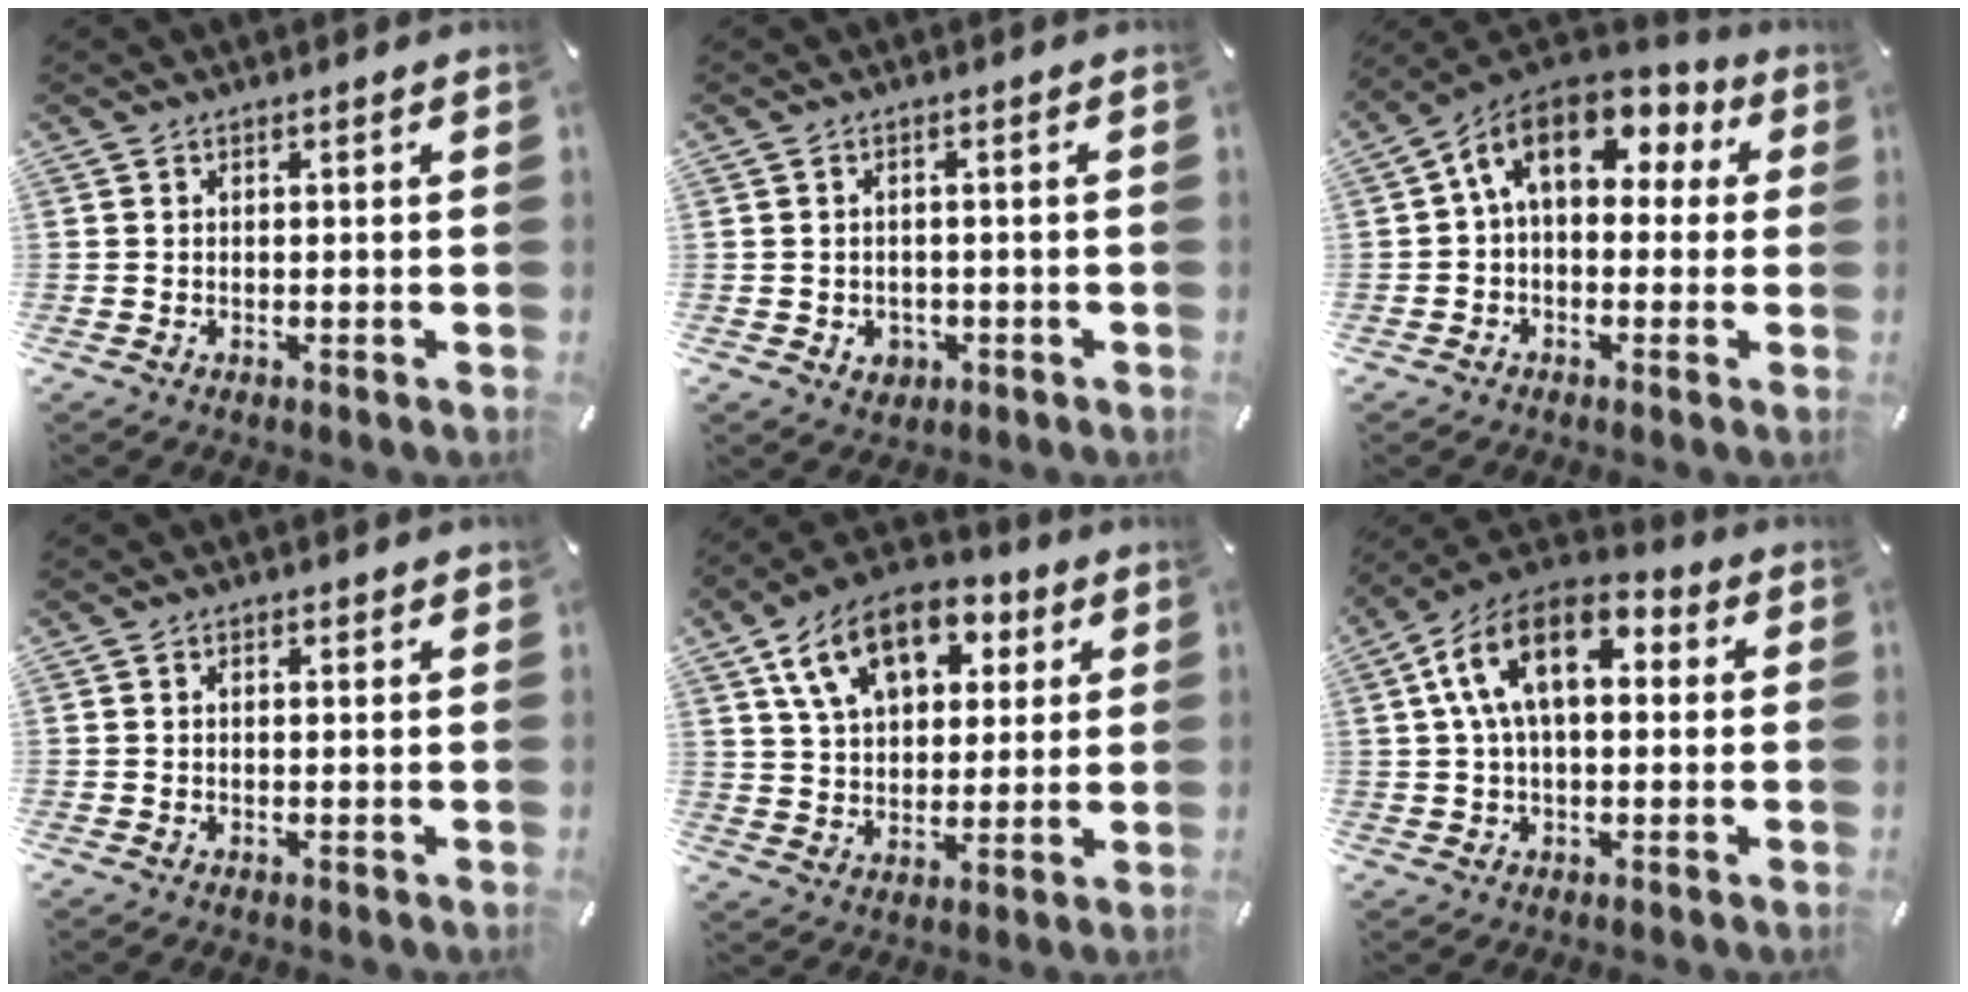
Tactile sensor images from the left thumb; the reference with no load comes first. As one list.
[{"total": 3.3, "force": [-0.9, 2.9, 1.2], "torque": [-0.013, 0.001, -0.017]}, {"total": 12.2, "force": [3.9, 7.6, 8.6], "torque": [-0.170, -0.005, 0.070]}, {"total": 0.5, "force": [0.2, 0.3, 0.3], "torque": [-0.007, 0.001, 0.005]}, {"total": 15.4, "force": [7.8, 10.1, 8.7], "torque": [-0.146, -0.018, 0.142]}, {"total": 14.4, "force": [4.1, 8.5, 11.0], "torque": [-0.204, 0.004, 0.072]}]